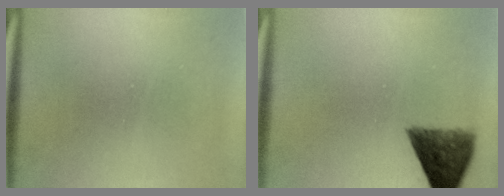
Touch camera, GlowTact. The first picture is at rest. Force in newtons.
{"total": 7.5}